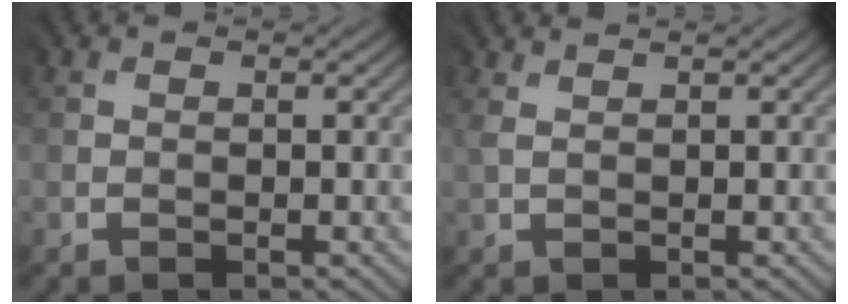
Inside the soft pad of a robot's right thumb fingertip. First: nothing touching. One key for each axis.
{"total": 0.8, "fx": 0.7, "fy": -0.4, "fz": 0.0, "tx": -0.007, "ty": 0.001, "tz": 0.017}